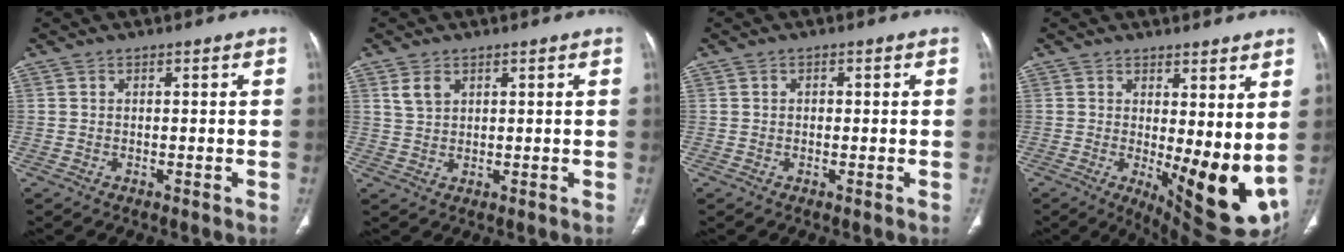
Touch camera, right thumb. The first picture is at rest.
{"total": 3.0, "force": [1.7, 1.9, 1.7], "torque": [-0.031, -0.003, 0.040]}
{"total": 0.9, "force": [0.2, 0.7, 0.5], "torque": [-0.006, 0.002, 0.002]}
{"total": 13.9, "force": [0.6, 5.1, 13.0], "torque": [-0.168, -0.038, 0.025]}